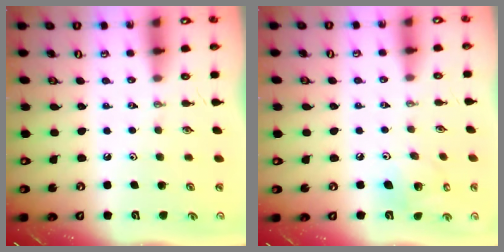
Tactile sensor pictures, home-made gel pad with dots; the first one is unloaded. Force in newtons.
{"total": 9.1, "press": 8.7, "slide": 2.6}